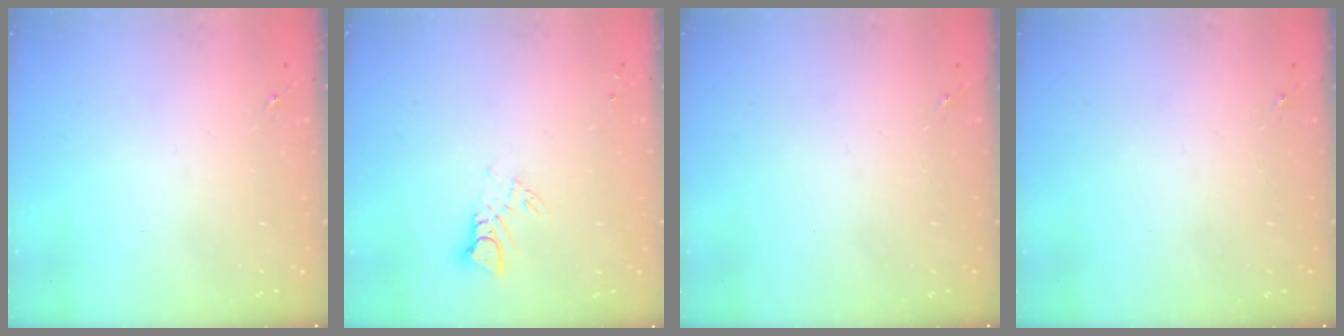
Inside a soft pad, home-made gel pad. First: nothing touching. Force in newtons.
{"total": 4.6, "press": 4.6, "slide": 0.1}
{"total": 0.0}
{"total": 0.0}